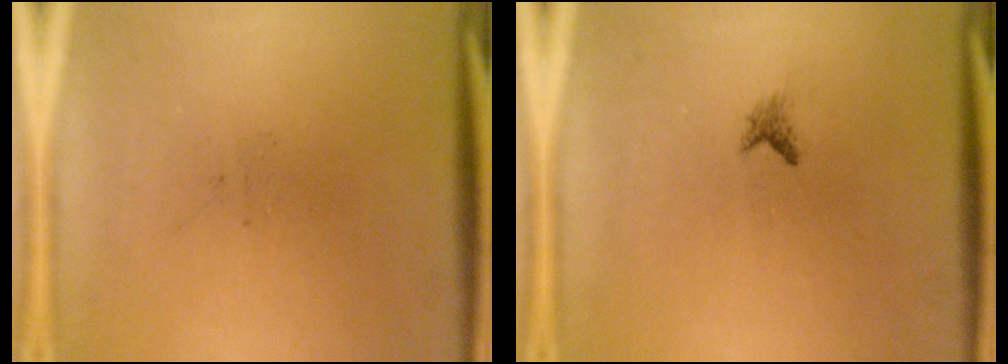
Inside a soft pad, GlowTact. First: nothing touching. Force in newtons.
{"total": 0.8}